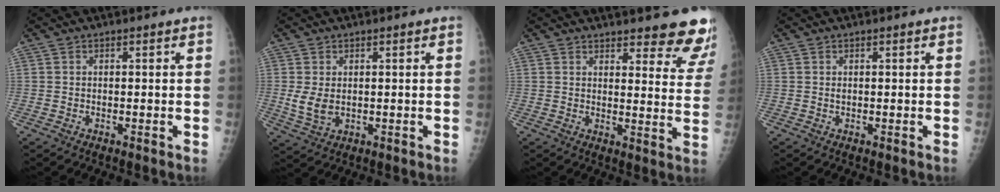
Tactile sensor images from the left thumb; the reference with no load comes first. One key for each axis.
{"total": 4.4, "fx": 0.4, "fy": 2.7, "fz": 3.4, "tx": -0.065, "ty": -0.006, "tz": 0.017}
{"total": 13.7, "fx": 12.1, "fy": 3.1, "fz": 5.8, "tx": -0.026, "ty": -0.082, "tz": 0.124}
{"total": 0.7, "fx": 0.3, "fy": 0.2, "fz": 0.7, "tx": -0.016, "ty": 0.004, "tz": 0.009}